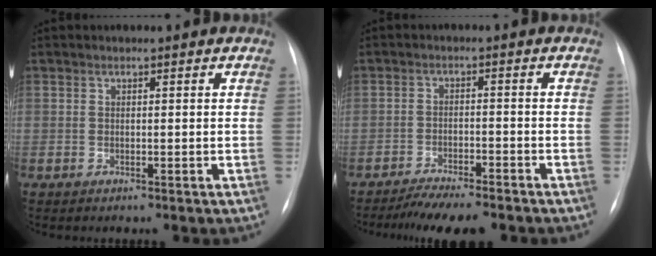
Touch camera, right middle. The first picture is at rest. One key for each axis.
{"total": 7.7, "fx": -6.7, "fy": 1.0, "fz": 3.5, "tx": -0.050, "ty": -0.016, "tz": -0.106}